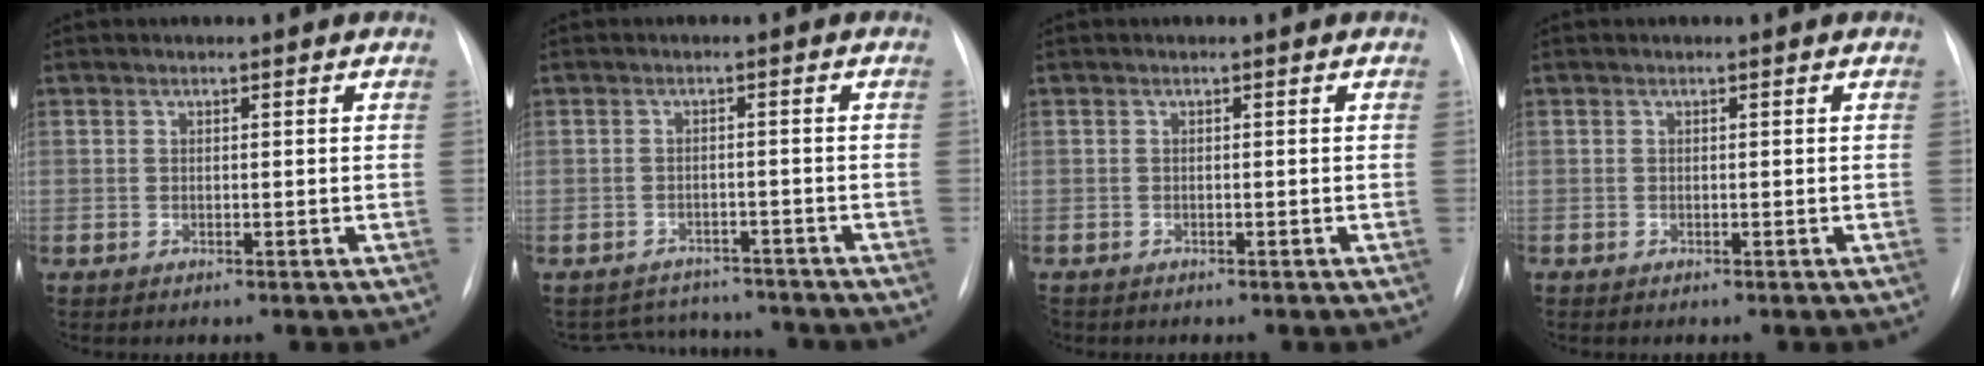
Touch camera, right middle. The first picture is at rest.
{"total": 6.4, "force": [-6.1, 2.0, -0.1], "torque": [0.002, 0.016, -0.081]}
{"total": 0.7, "force": [-0.5, 0.4, 0.1], "torque": [-0.006, 0.001, -0.009]}
{"total": 0.0}